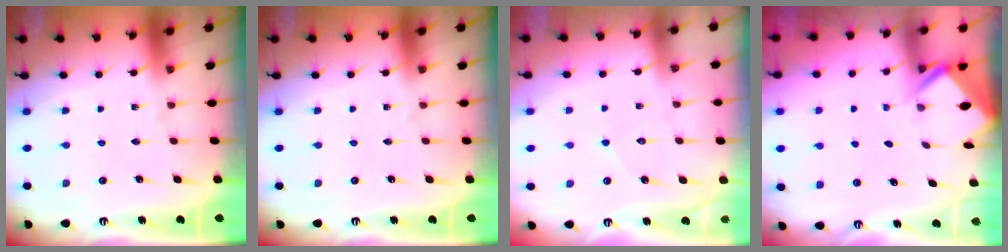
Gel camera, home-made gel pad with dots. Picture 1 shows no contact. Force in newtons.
{"total": 0.0}
{"total": 4.4, "press": 4.4, "slide": 0.3}
{"total": 2.4, "press": 2.4, "slide": 0.1}